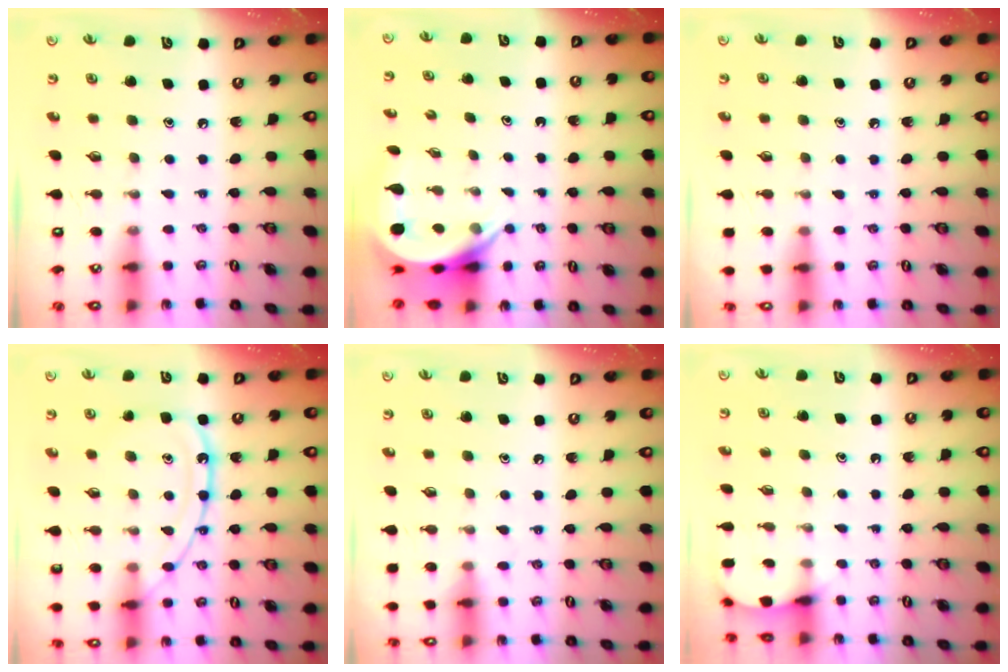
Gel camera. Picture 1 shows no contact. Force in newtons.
{"total": 5.9, "press": 5.9, "slide": 0.6}
{"total": 5.2, "press": 5.2, "slide": 0.7}
{"total": 13.0, "press": 13.0, "slide": 1.2}
{"total": 4.7, "press": 4.7, "slide": 0.7}
{"total": 3.9, "press": 3.9, "slide": 0.3}